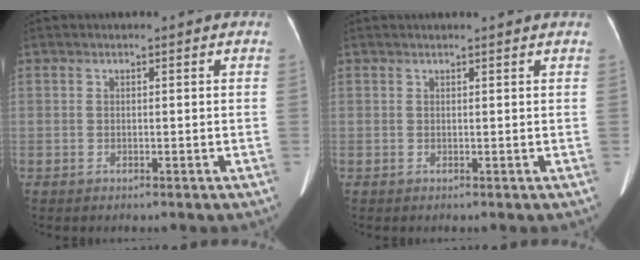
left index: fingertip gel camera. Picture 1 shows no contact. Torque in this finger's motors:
{"motor_torque": [0.57, -0.97, 0.10, 0.04]}